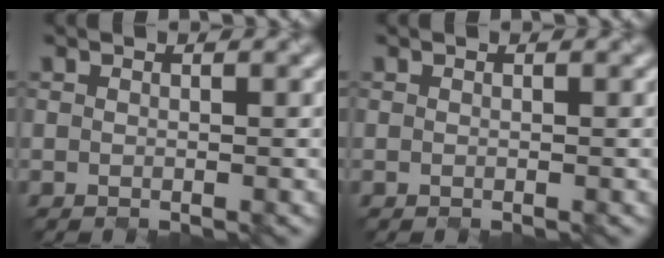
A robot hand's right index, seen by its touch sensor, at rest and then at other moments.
{"total": 0.0}